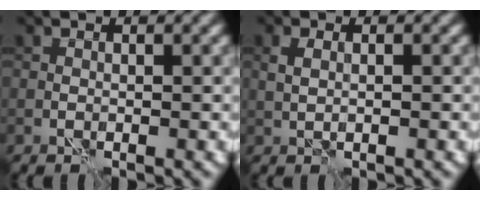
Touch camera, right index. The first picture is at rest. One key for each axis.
{"total": 1.0, "fx": 0.3, "fy": 0.5, "fz": 0.8, "tx": -0.020, "ty": 0.003, "tz": 0.007}